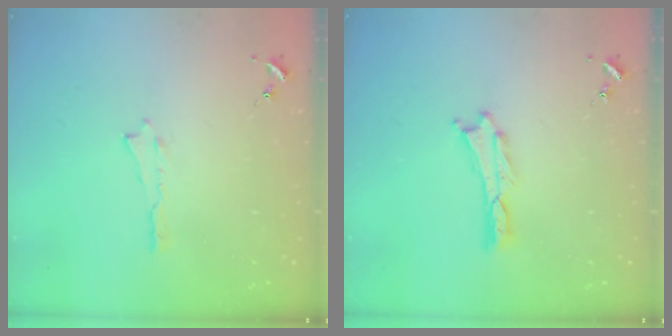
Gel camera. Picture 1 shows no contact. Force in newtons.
{"total": 0.0}